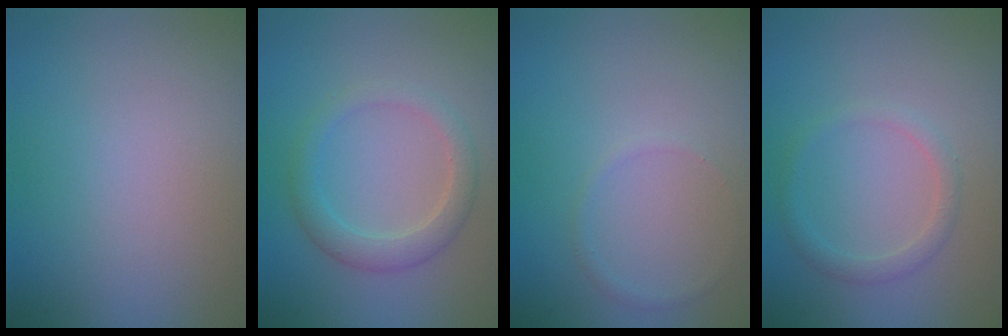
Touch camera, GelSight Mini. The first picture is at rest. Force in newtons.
{"total": 2.8, "press": 2.8, "slide": 0.3}
{"total": 0.6, "press": 0.6, "slide": 0.1}
{"total": 1.5, "press": 1.5, "slide": 0.1}